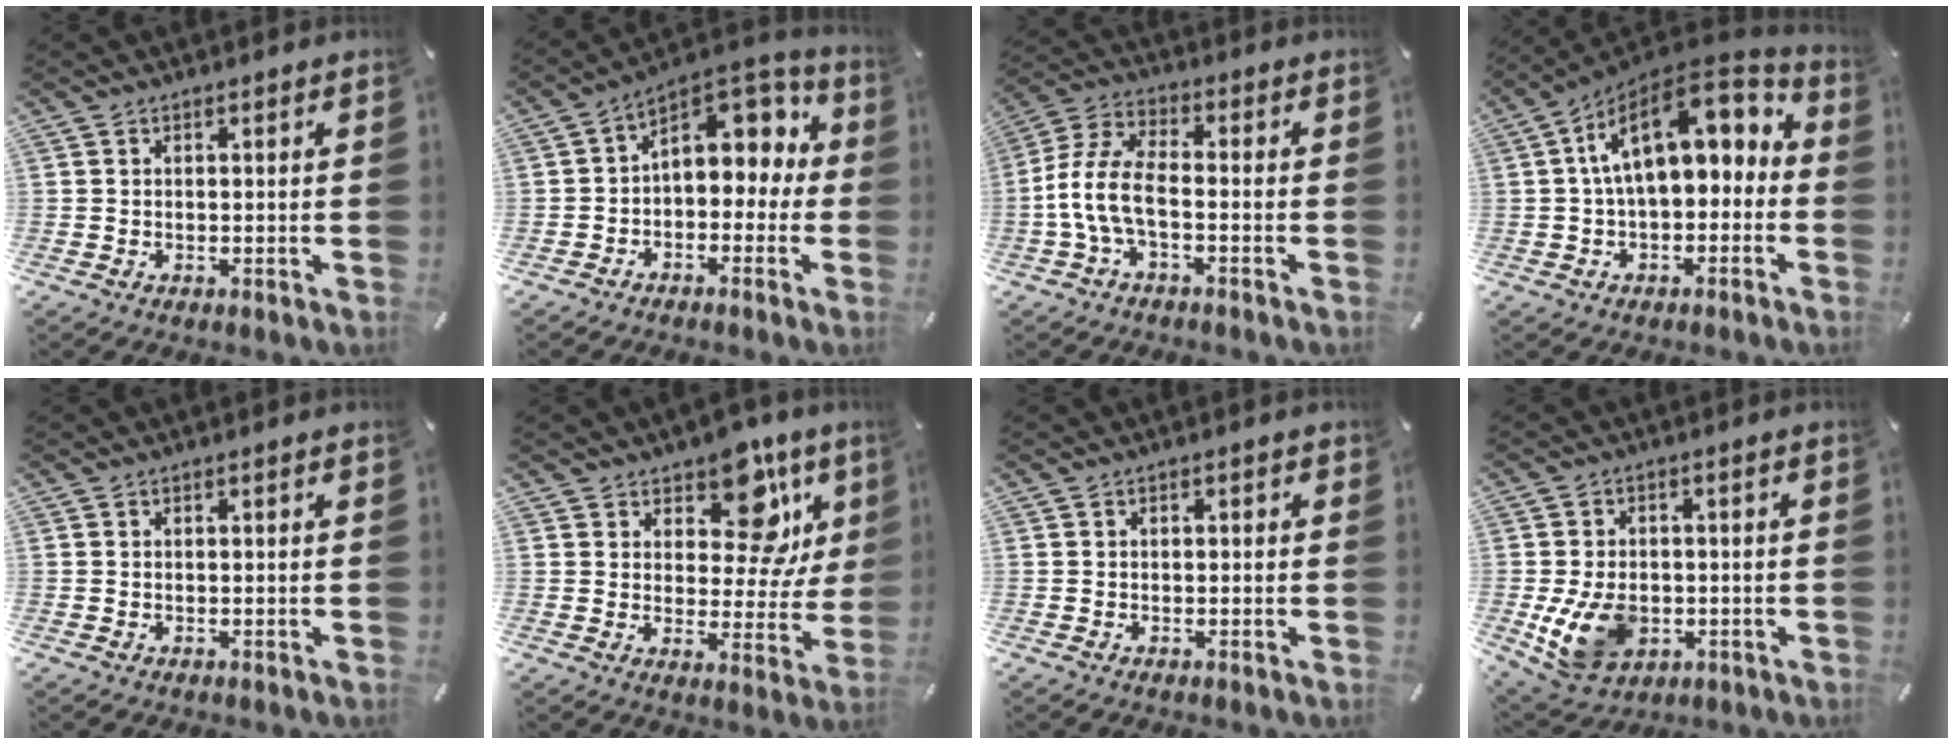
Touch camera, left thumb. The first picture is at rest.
{"total": 9.3, "force": [2.8, 6.8, 5.7], "torque": [-0.070, -0.023, 0.049]}
{"total": 9.0, "force": [-3.1, 4.3, 7.3], "torque": [-0.167, -0.002, -0.059]}
{"total": 16.9, "force": [4.8, 9.4, 13.1], "torque": [-0.227, -0.028, 0.082]}
{"total": 0.0}
{"total": 13.7, "force": [7.7, 7.8, 8.3], "torque": [-0.110, -0.056, 0.133]}
{"total": 0.7, "force": [-0.2, 0.5, 0.3], "torque": [-0.006, 0.003, -0.005]}
{"total": 11.6, "force": [-2.6, 8.7, 7.3], "torque": [-0.154, 0.004, -0.043]}